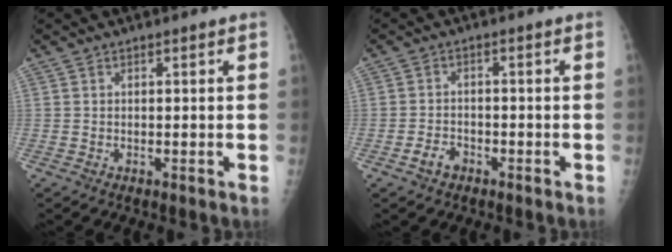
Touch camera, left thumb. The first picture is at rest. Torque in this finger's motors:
{"motor_torque": [-0.16, 0.18, 0.01, 0.02, 0.00]}